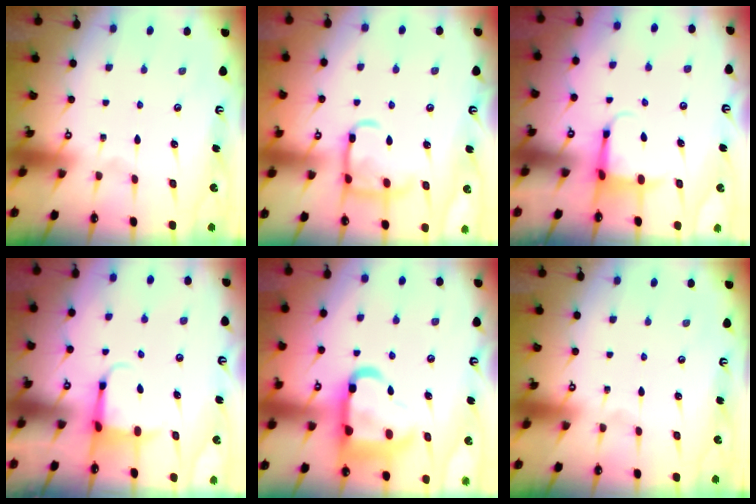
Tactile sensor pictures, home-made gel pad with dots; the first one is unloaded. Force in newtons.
{"total": 13.3, "press": 13.3, "slide": 1.1}
{"total": 5.2, "press": 5.1, "slide": 1.1}
{"total": 4.0, "press": 3.8, "slide": 1.0}
{"total": 18.6, "press": 18.4, "slide": 2.1}
{"total": 0.0}